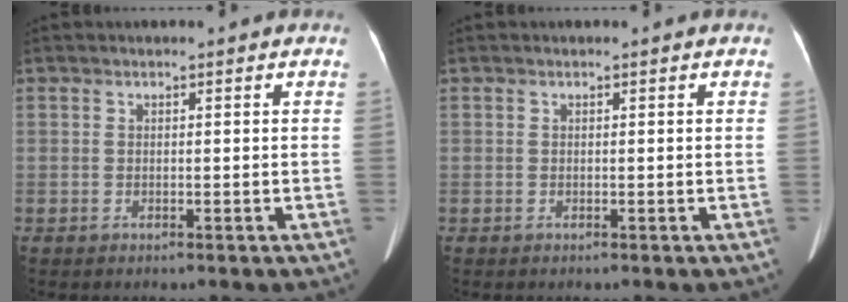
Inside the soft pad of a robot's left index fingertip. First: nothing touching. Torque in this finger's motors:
{"motor_torque": [-0.02, 0.04, 0.00, 0.00]}